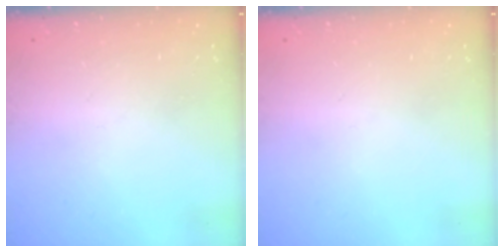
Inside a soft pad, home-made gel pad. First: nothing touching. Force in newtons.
{"total": 0.0}